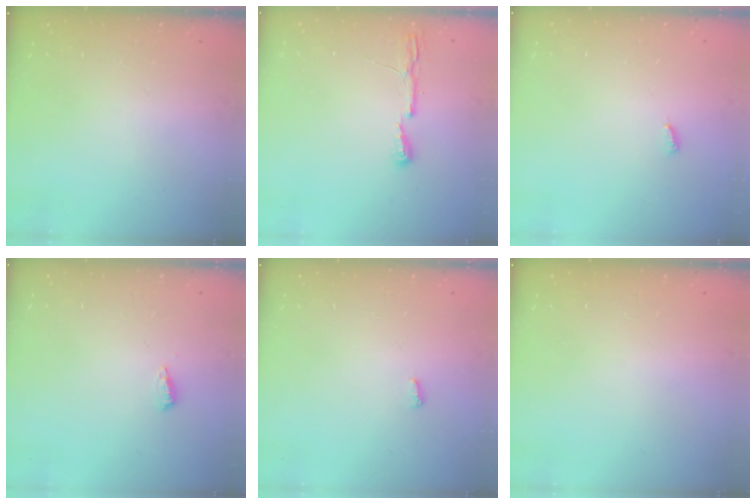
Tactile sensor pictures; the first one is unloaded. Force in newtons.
{"total": 4.3, "press": 4.2, "slide": 0.6}
{"total": 3.2, "press": 3.2, "slide": 0.5}
{"total": 4.9, "press": 4.8, "slide": 1.2}
{"total": 2.8, "press": 2.8, "slide": 0.5}
{"total": 0.8, "press": 0.8, "slide": 0.1}